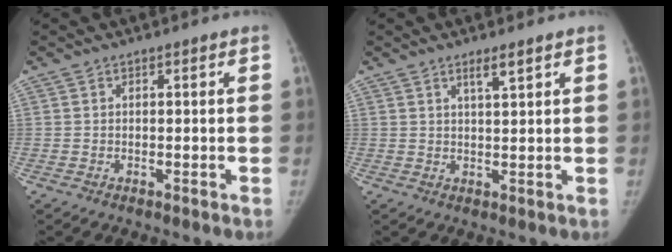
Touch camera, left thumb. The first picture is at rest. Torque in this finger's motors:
{"motor_torque": [-0.12, 0.06, 0.50, -0.11, 0.00]}